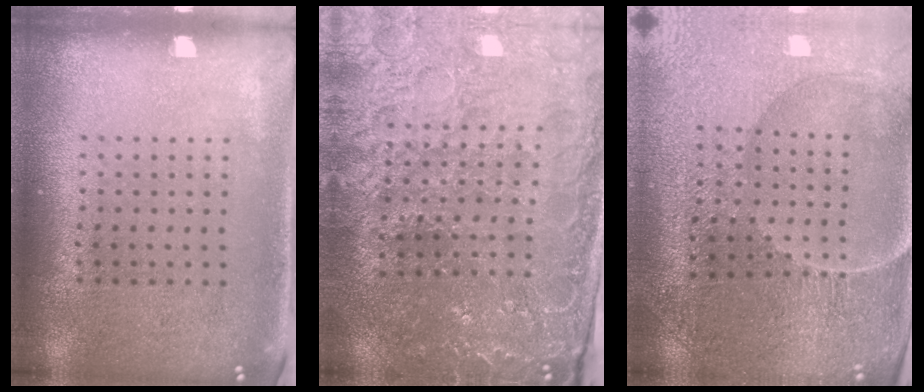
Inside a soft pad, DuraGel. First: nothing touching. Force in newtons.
{"total": 3.4, "press": 3.4, "slide": 0.3}
{"total": 3.5, "press": 3.5, "slide": 0.2}